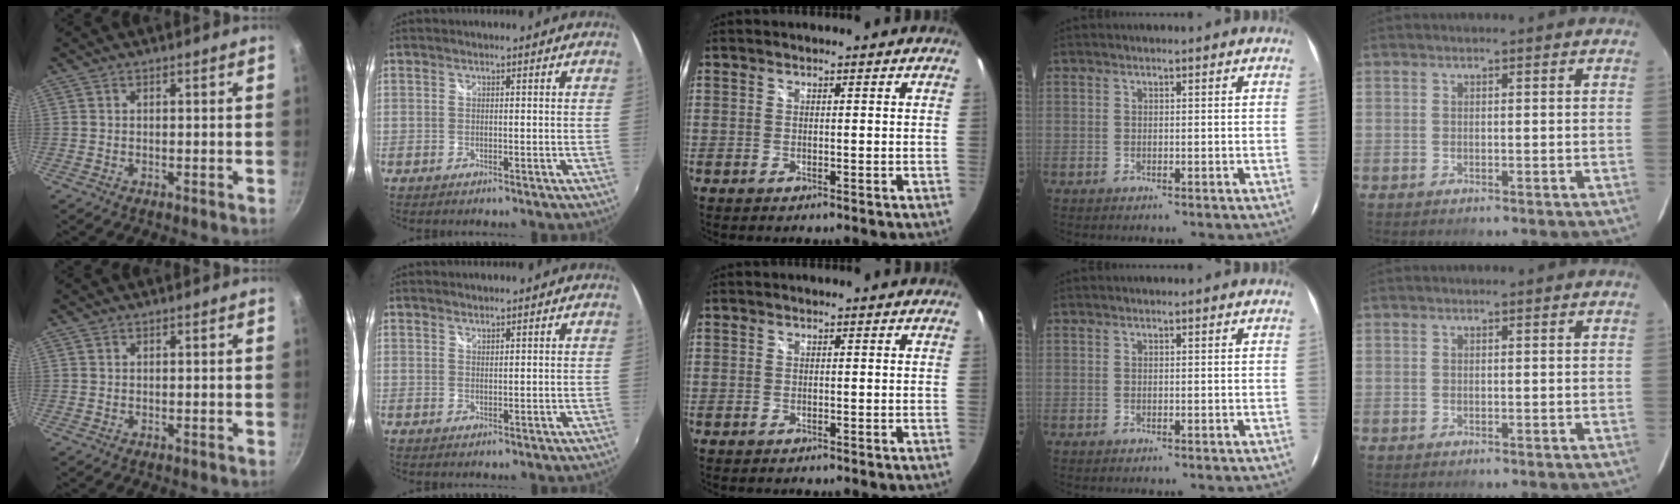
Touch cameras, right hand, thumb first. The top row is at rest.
{"index": {"total": 0.9, "force": [0.9, 0.1, 0.1], "torque": [0.000, 0.001, 0.016]}}